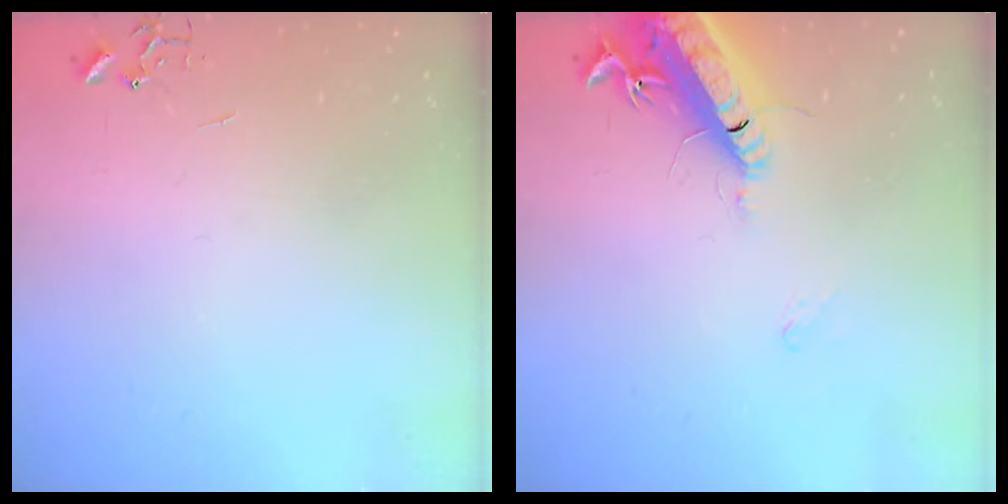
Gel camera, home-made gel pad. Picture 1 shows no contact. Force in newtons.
{"total": 17.2, "press": 16.5, "slide": 4.6}